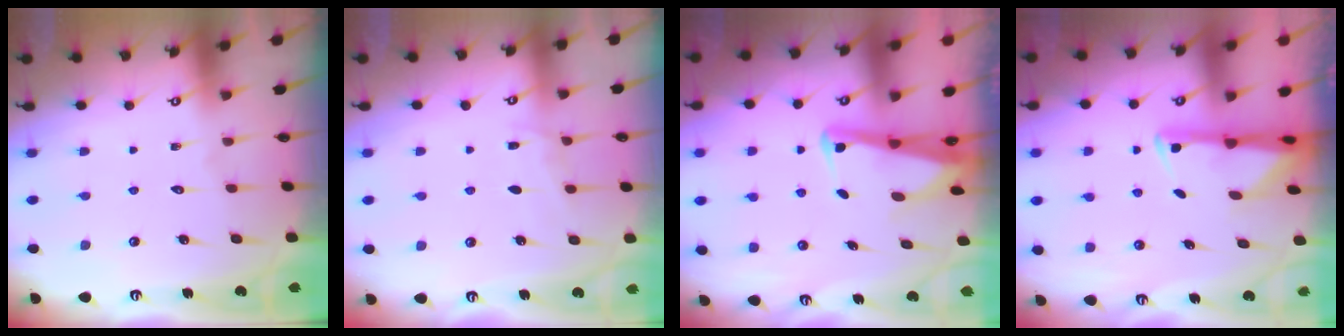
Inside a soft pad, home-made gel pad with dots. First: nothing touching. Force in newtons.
{"total": 4.9, "press": 4.9, "slide": 0.6}
{"total": 3.8, "press": 3.6, "slide": 1.0}
{"total": 2.7, "press": 2.6, "slide": 0.7}